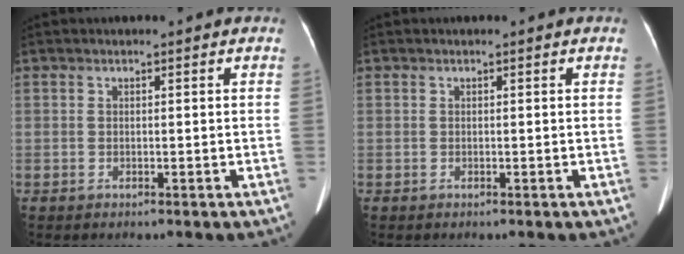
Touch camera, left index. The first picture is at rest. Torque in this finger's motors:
{"motor_torque": [0.01, 0.06, 0.00, 0.00]}